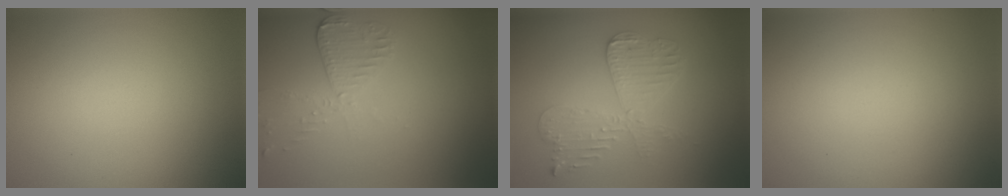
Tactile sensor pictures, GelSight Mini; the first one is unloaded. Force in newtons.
{"total": 2.6, "press": 2.3, "slide": 1.1}
{"total": 4.3, "press": 3.7, "slide": 2.1}
{"total": 0.0}